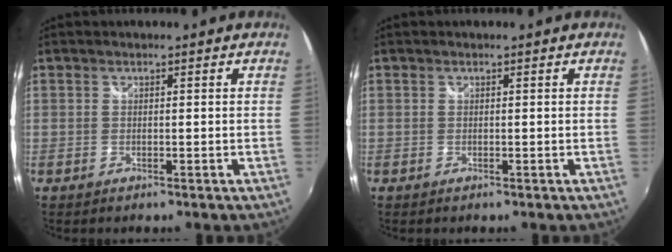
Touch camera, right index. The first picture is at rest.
{"total": 0.0}